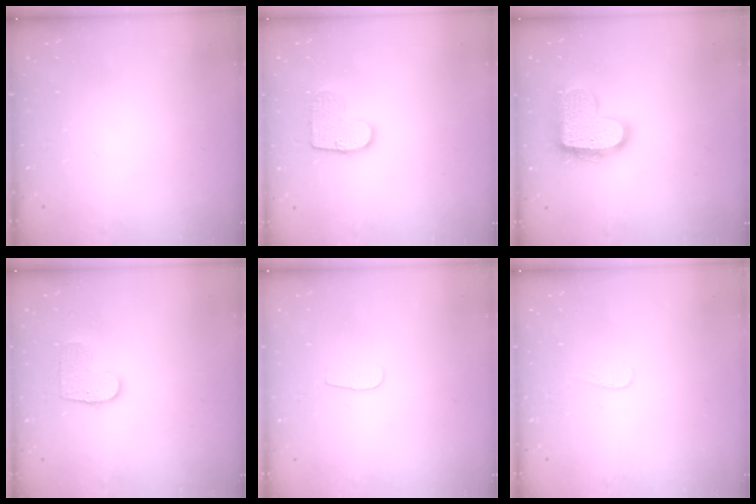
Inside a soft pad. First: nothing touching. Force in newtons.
{"total": 10.7, "press": 10.7, "slide": 0.6}
{"total": 17.4, "press": 17.4, "slide": 0.9}
{"total": 8.4, "press": 8.4, "slide": 0.4}
{"total": 3.2, "press": 3.2, "slide": 0.3}
{"total": 3.1, "press": 3.0, "slide": 0.3}